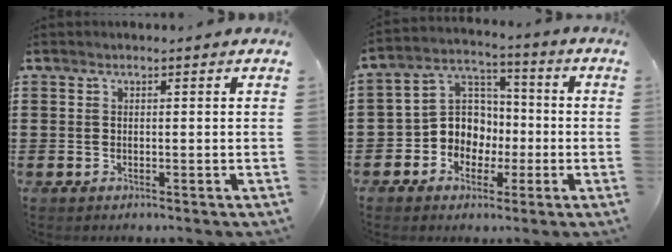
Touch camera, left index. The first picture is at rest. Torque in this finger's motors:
{"motor_torque": [1.09, 1.02, 0.34, 0.04]}